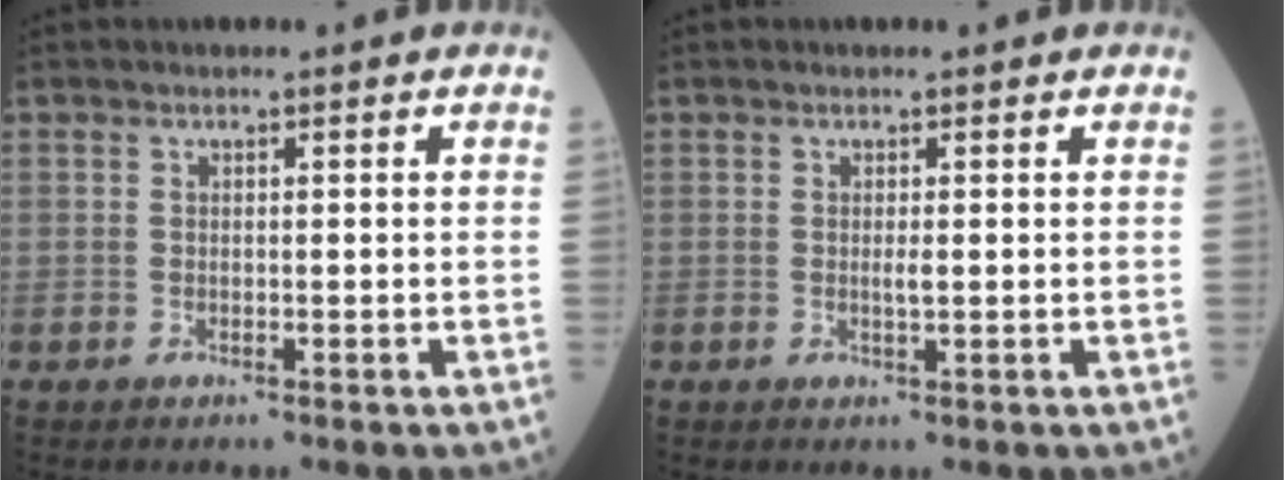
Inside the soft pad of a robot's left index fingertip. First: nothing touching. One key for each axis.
{"total": 1.0, "fx": 0.2, "fy": 0.1, "fz": 1.0, "tx": -0.023, "ty": -0.002, "tz": 0.002}